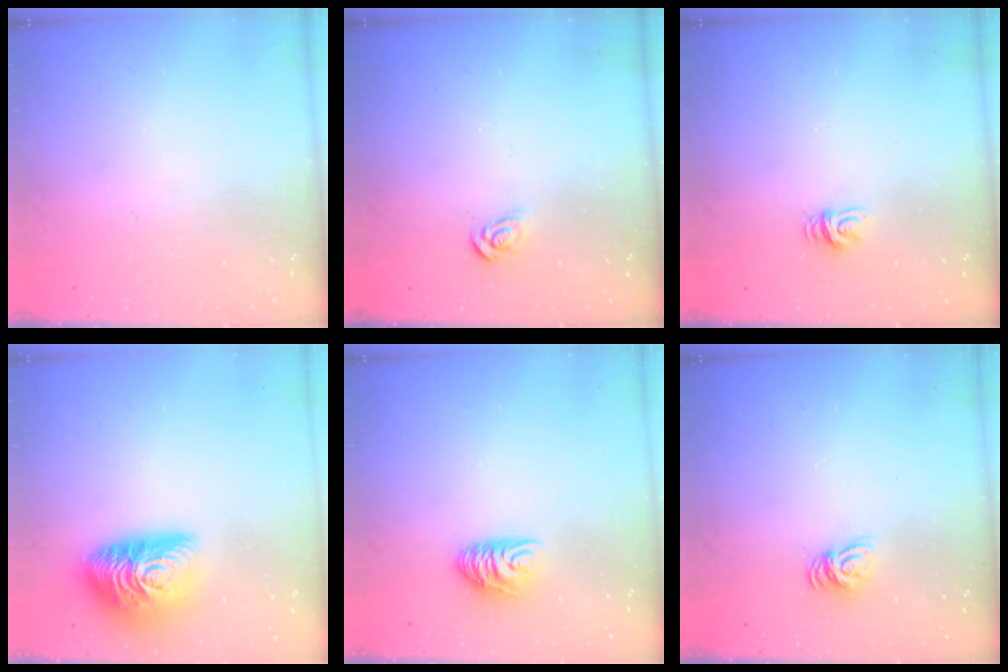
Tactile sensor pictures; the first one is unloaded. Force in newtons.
{"total": 3.7, "press": 3.7, "slide": 0.2}
{"total": 4.3, "press": 4.3, "slide": 0.3}
{"total": 16.9, "press": 16.9, "slide": 1.1}
{"total": 6.8, "press": 6.8, "slide": 0.5}
{"total": 7.3, "press": 7.3, "slide": 0.4}